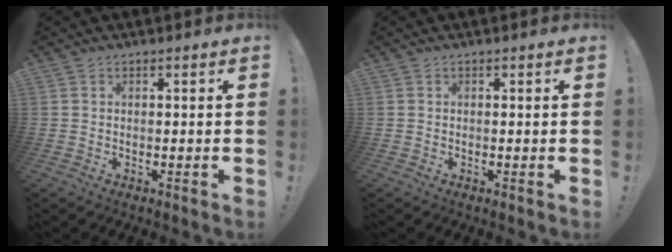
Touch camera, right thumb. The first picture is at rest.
{"total": 0.0}